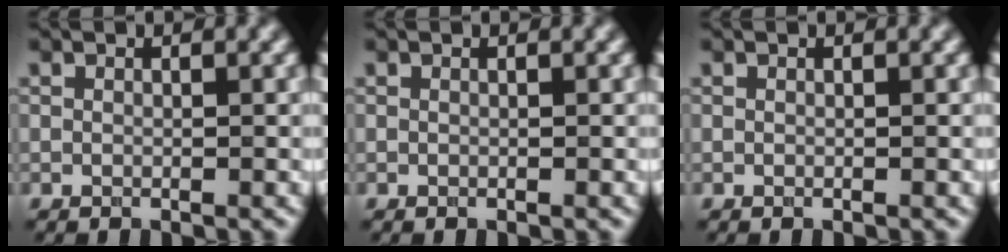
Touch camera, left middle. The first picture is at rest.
{"total": 0.0}
{"total": 0.0}